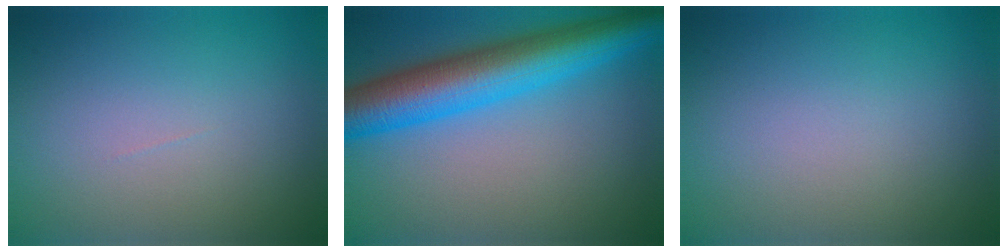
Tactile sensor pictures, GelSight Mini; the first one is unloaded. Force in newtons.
{"total": 9.3, "press": 9.3, "slide": 0.2}
{"total": 0.0}